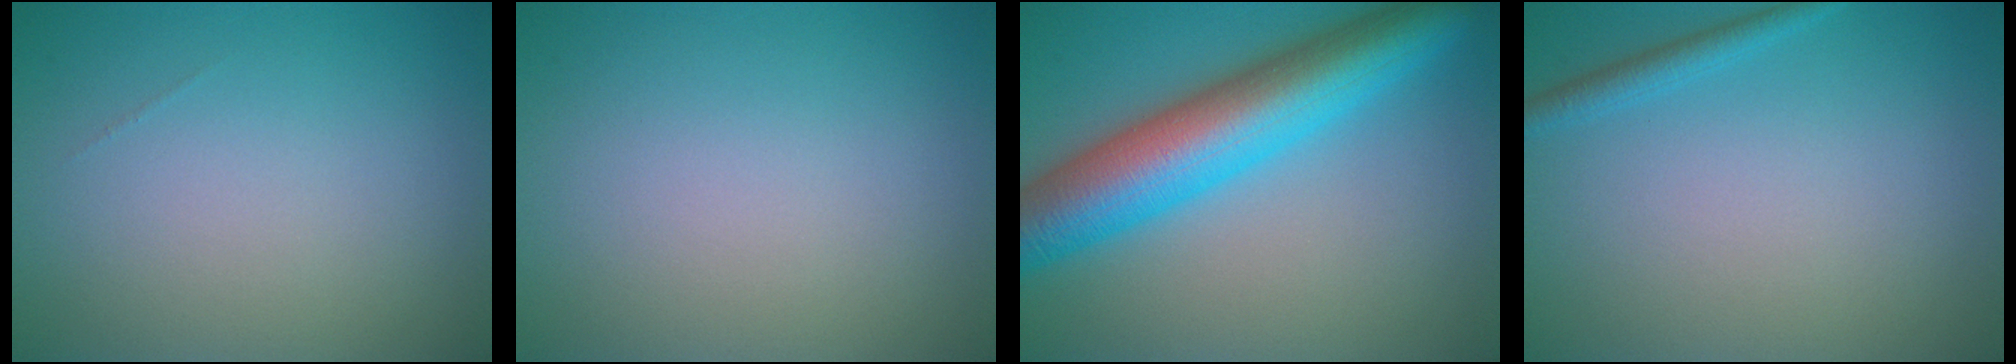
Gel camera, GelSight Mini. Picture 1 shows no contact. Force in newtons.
{"total": 0.0}
{"total": 10.3, "press": 10.3, "slide": 0.2}
{"total": 1.5, "press": 1.5, "slide": 0.1}